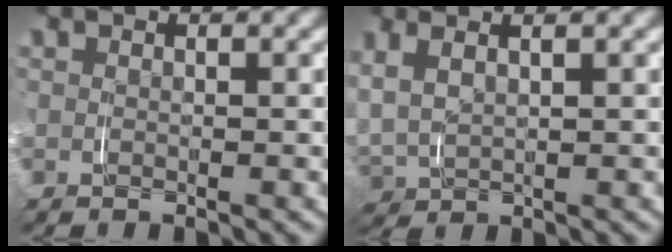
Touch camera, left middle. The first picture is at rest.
{"total": 3.6, "force": [2.3, 2.2, 1.8], "torque": [-0.042, 0.001, 0.039]}